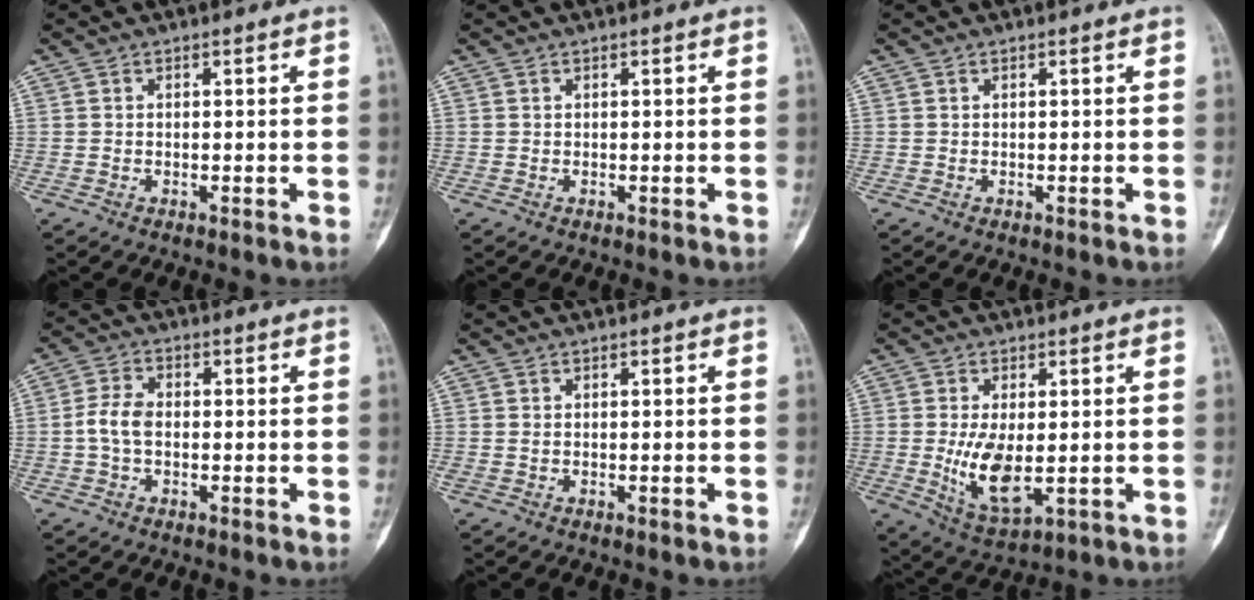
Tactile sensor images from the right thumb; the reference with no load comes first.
{"total": 0.0}
{"total": 0.0}
{"total": 4.9, "force": [-0.6, 3.1, 3.6], "torque": [-0.076, 0.013, -0.019]}
{"total": 0.7, "force": [-0.2, 0.1, 0.7], "torque": [-0.017, -0.002, 0.002]}
{"total": 9.2, "force": [-0.7, 4.4, 8.1], "torque": [-0.149, -0.021, 0.002]}